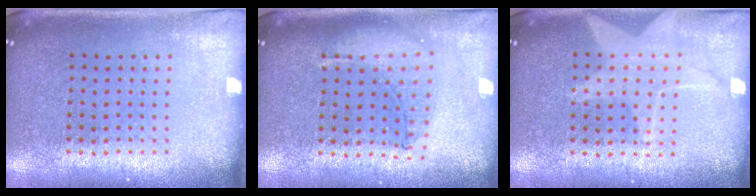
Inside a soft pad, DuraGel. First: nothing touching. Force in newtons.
{"total": 1.0, "press": 0.9, "slide": 0.3}
{"total": 1.4, "press": 1.4, "slide": 0.2}